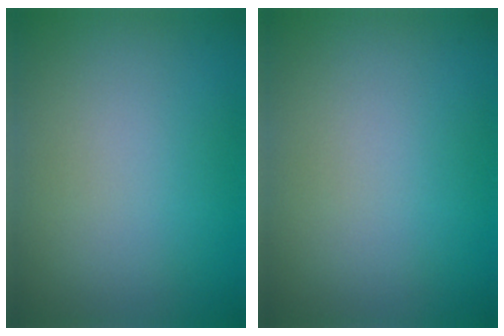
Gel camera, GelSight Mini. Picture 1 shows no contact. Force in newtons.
{"total": 0.0}